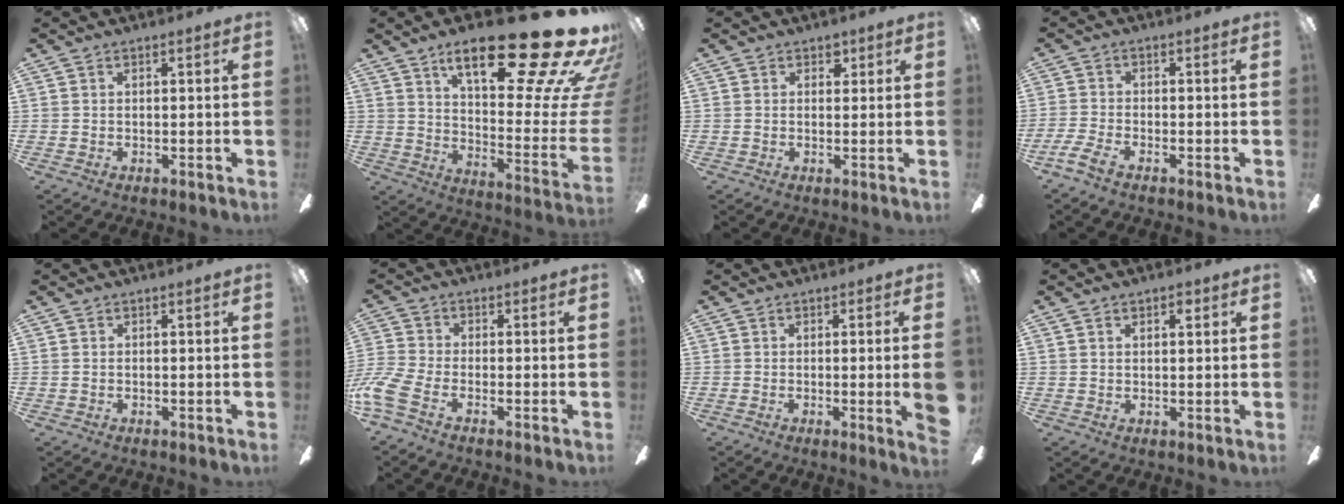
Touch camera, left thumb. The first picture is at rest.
{"total": 31.3, "force": [19.8, 8.7, 22.6], "torque": [-0.312, -0.140, 0.317]}
{"total": 2.2, "force": [1.4, 1.5, 0.8], "torque": [-0.001, -0.002, 0.023]}
{"total": 4.1, "force": [-2.7, 0.8, 3.0], "torque": [-0.073, -0.003, -0.052]}
{"total": 0.0}
{"total": 7.1, "force": [-3.3, 2.9, 5.5], "torque": [-0.135, -0.003, -0.065]}
{"total": 5.3, "force": [-0.3, 0.1, 5.3], "torque": [-0.077, -0.013, -0.001]}
{"total": 2.1, "force": [1.1, 0.9, 1.6], "torque": [-0.018, -0.003, 0.015]}